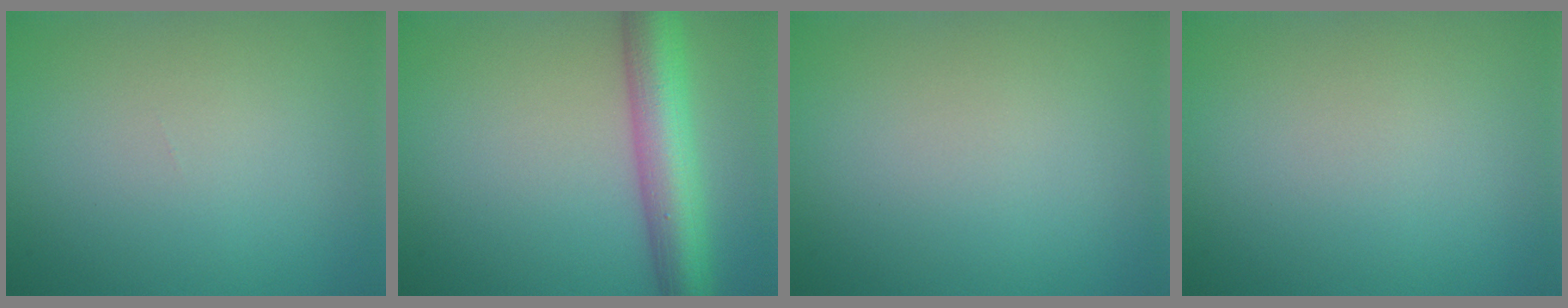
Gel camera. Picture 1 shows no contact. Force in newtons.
{"total": 7.4, "press": 7.4, "slide": 0.3}
{"total": 0.0}
{"total": 0.0}